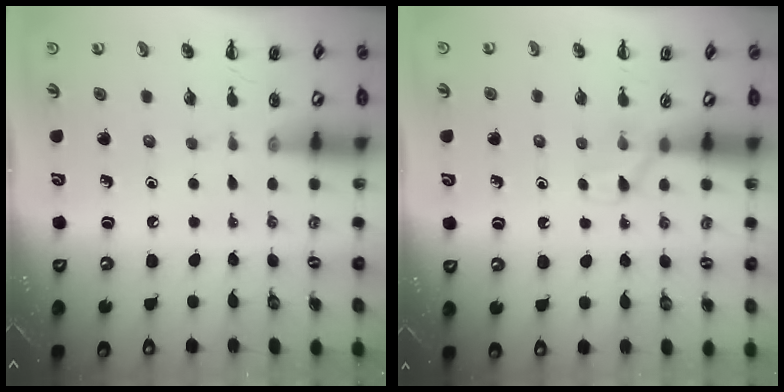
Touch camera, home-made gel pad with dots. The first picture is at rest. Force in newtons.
{"total": 3.8, "press": 3.6, "slide": 1.3}